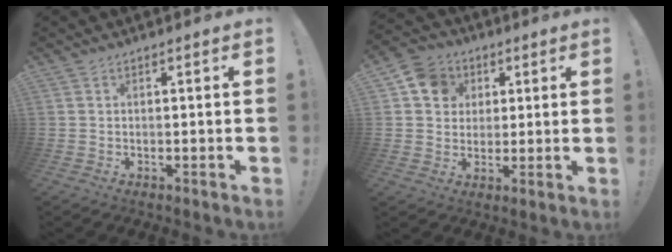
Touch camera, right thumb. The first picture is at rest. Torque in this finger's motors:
{"motor_torque": [-0.10, 1.02, 0.71, 0.05, 0.08]}